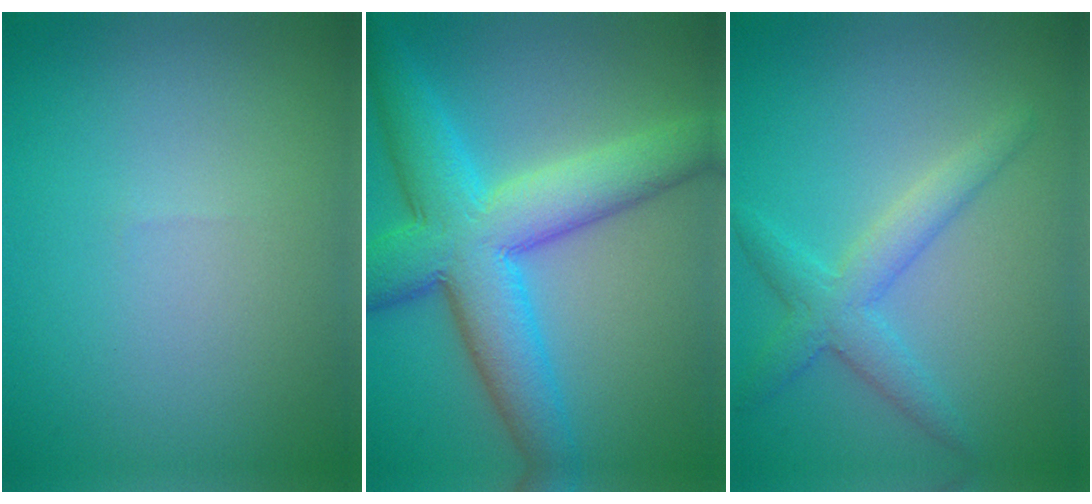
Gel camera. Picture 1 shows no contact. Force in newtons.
{"total": 10.2, "press": 10.2, "slide": 0.1}
{"total": 3.4, "press": 3.4, "slide": 0.1}